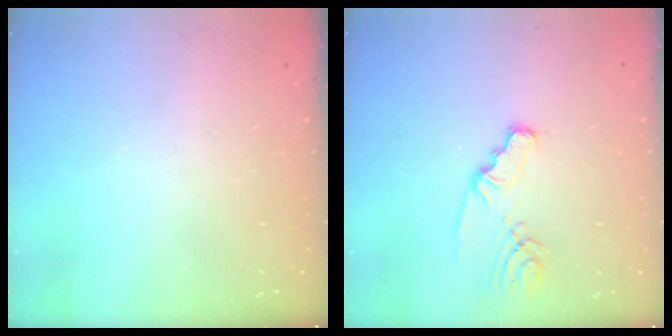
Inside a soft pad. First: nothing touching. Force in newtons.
{"total": 4.3, "press": 4.3, "slide": 0.4}